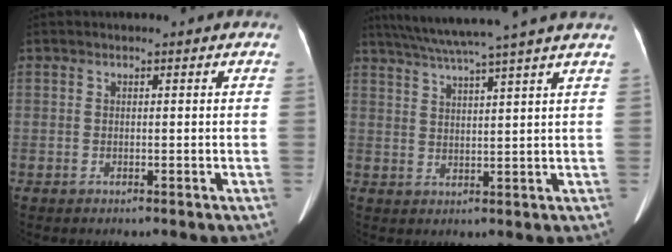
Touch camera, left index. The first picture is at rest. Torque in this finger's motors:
{"motor_torque": [0.45, -0.76, -0.04, 0.07]}